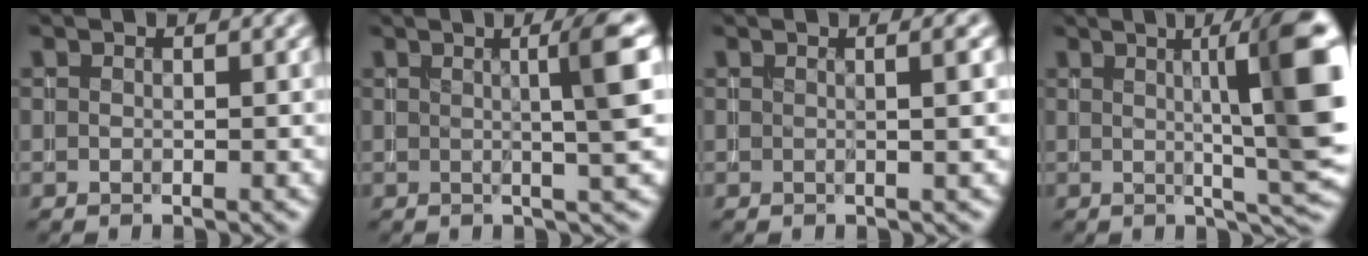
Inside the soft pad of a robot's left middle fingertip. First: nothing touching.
{"total": 5.0, "force": [0.8, 0.6, 4.9], "torque": [-0.064, 0.010, 0.010]}
{"total": 2.7, "force": [0.5, 1.0, 2.4], "torque": [-0.017, 0.007, -0.010]}
{"total": 10.8, "force": [1.8, 1.7, 10.5], "torque": [-0.127, 0.005, 0.026]}